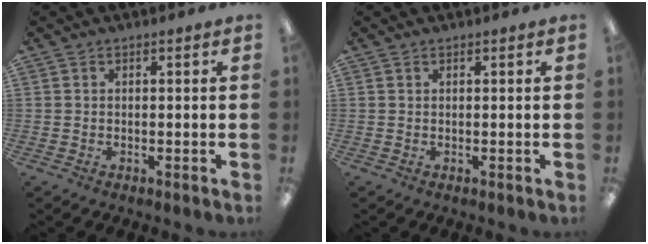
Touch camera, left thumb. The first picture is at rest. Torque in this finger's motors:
{"motor_torque": [-0.03, -0.10, -0.24, 0.08, 0.00]}